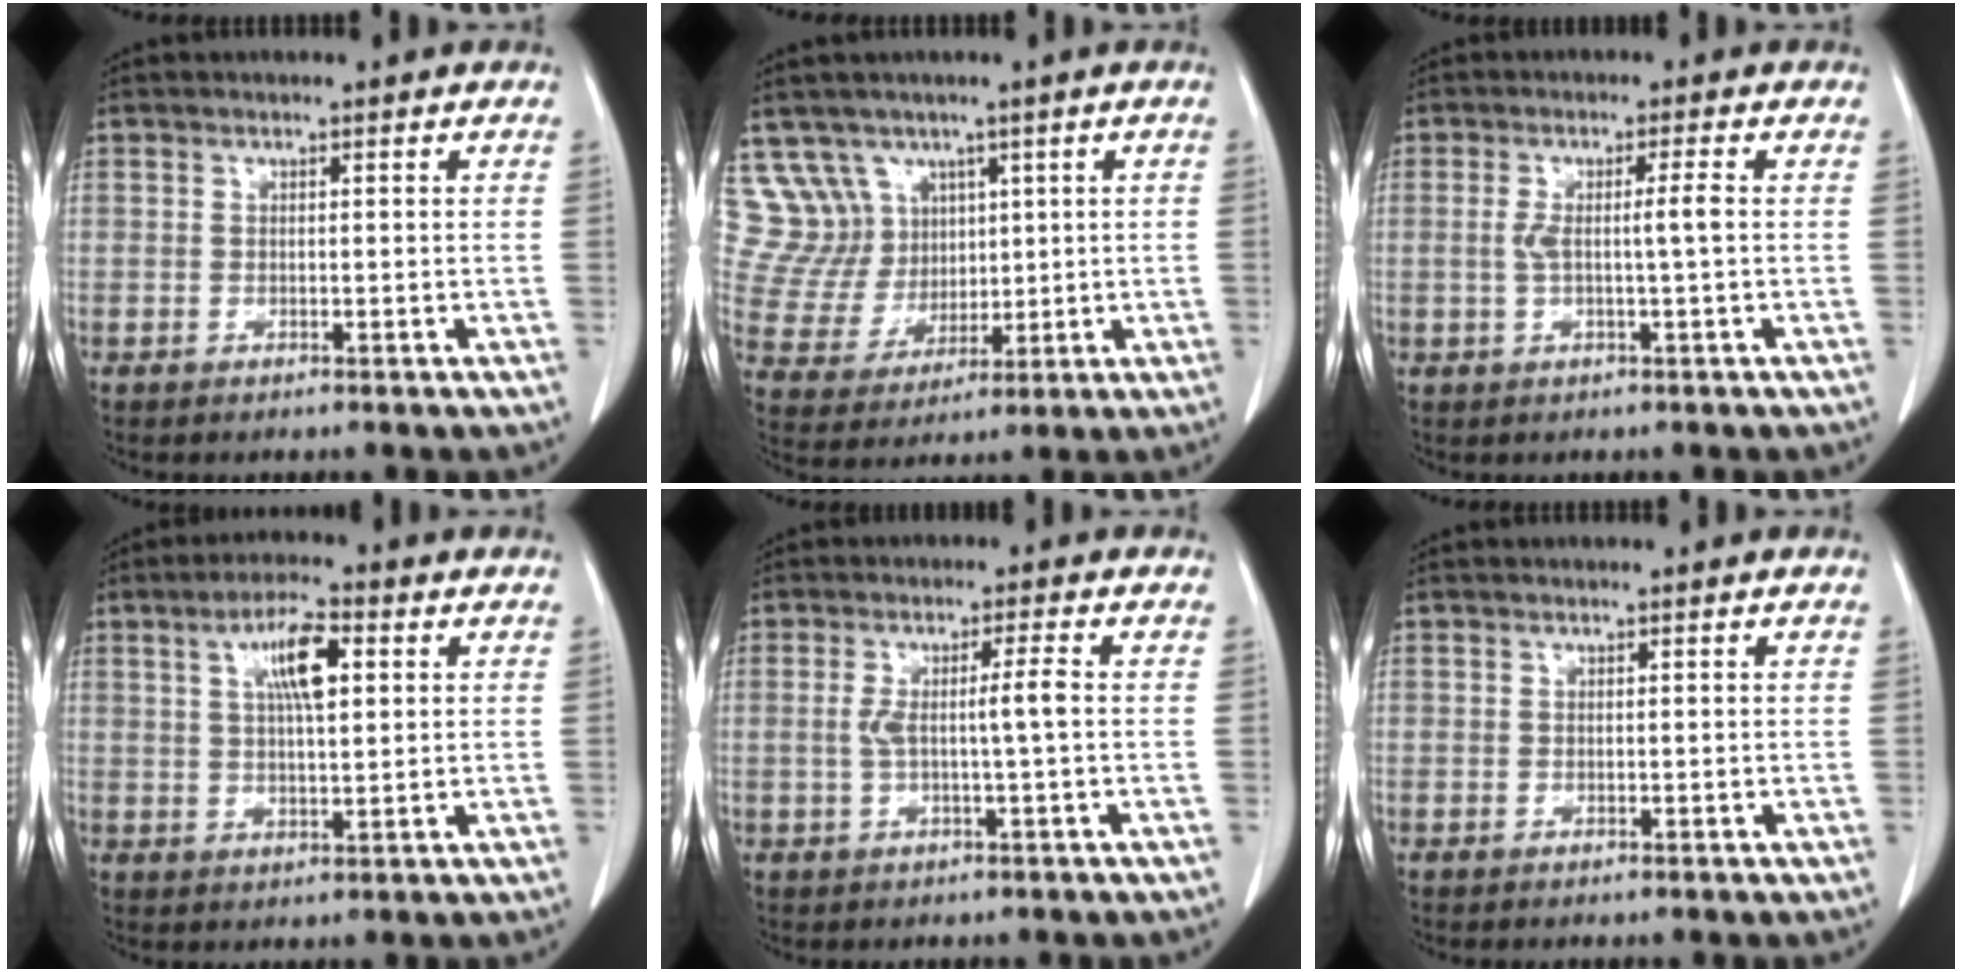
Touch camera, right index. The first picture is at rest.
{"total": 9.3, "force": [5.2, 7.7, 0.3], "torque": [-0.019, 0.038, 0.115]}
{"total": 3.6, "force": [0.0, -0.3, 3.6], "torque": [-0.067, 0.007, 0.004]}
{"total": 7.2, "force": [2.4, 1.7, 6.6], "torque": [-0.119, 0.010, 0.042]}
{"total": 4.1, "force": [-0.1, -0.3, 4.0], "torque": [-0.075, 0.009, 0.003]}
{"total": 0.0}